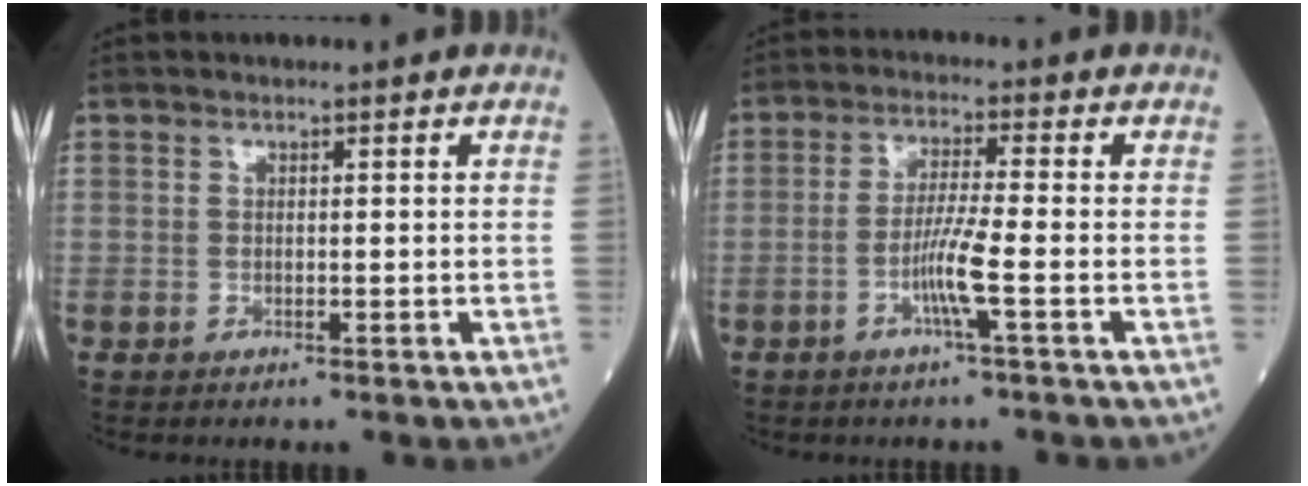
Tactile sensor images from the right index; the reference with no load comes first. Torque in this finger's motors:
{"motor_torque": [0.05, -0.24, 0.05, 0.02]}